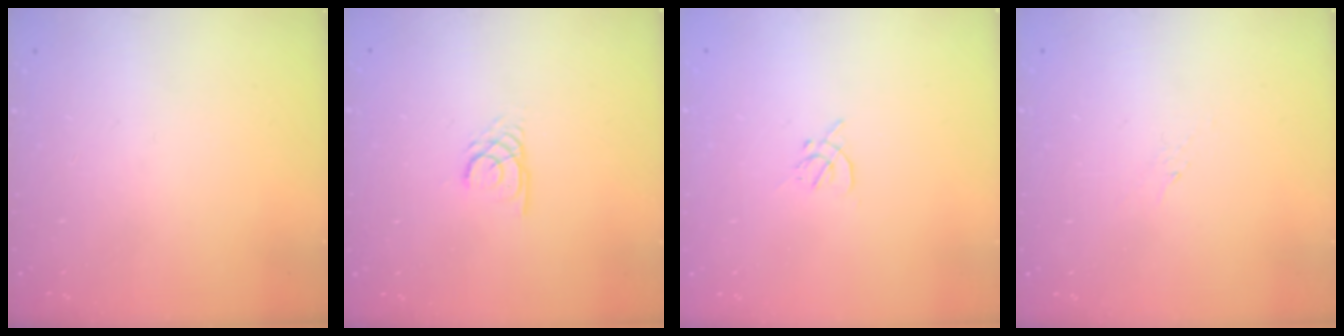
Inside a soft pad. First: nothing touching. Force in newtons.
{"total": 2.7, "press": 2.7, "slide": 0.1}
{"total": 1.9, "press": 1.8, "slide": 0.5}
{"total": 2.8, "press": 2.7, "slide": 0.6}